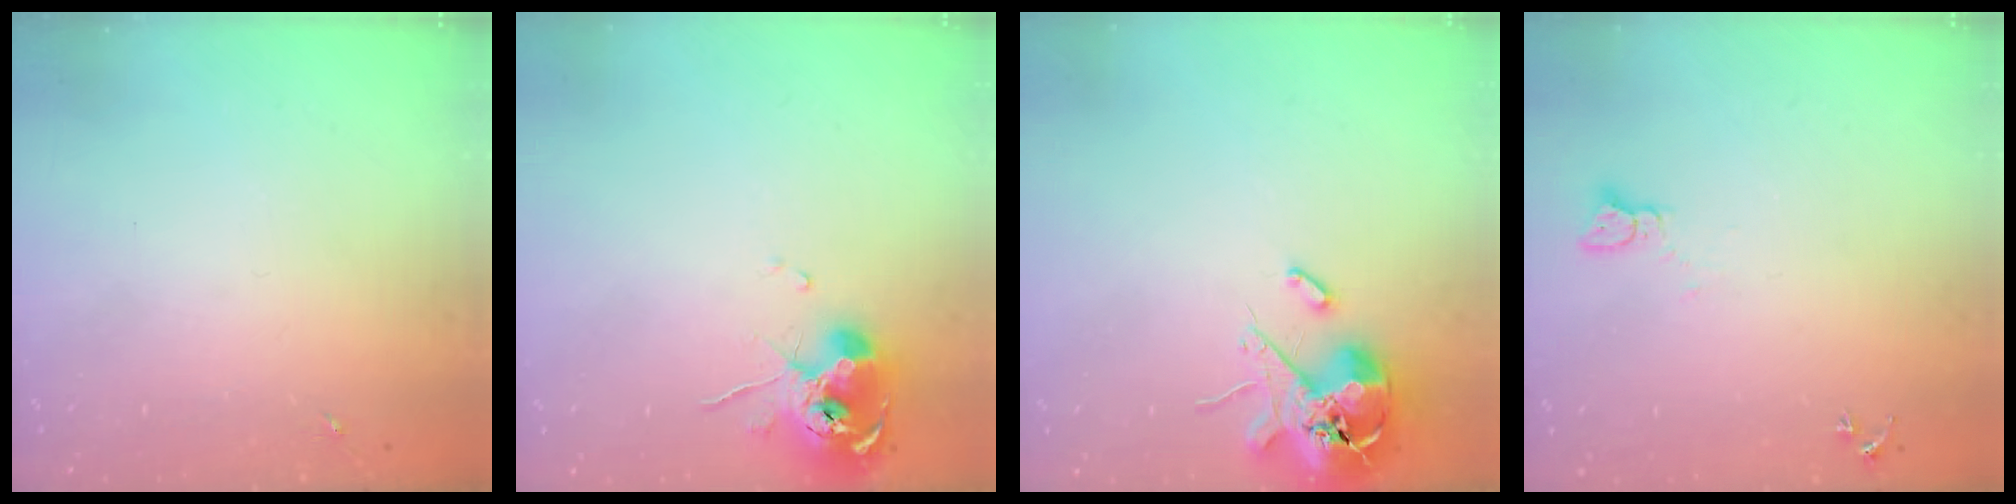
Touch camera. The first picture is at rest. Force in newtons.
{"total": 10.3, "press": 10.2, "slide": 1.5}
{"total": 13.0, "press": 12.8, "slide": 2.1}
{"total": 3.1, "press": 3.1, "slide": 0.1}